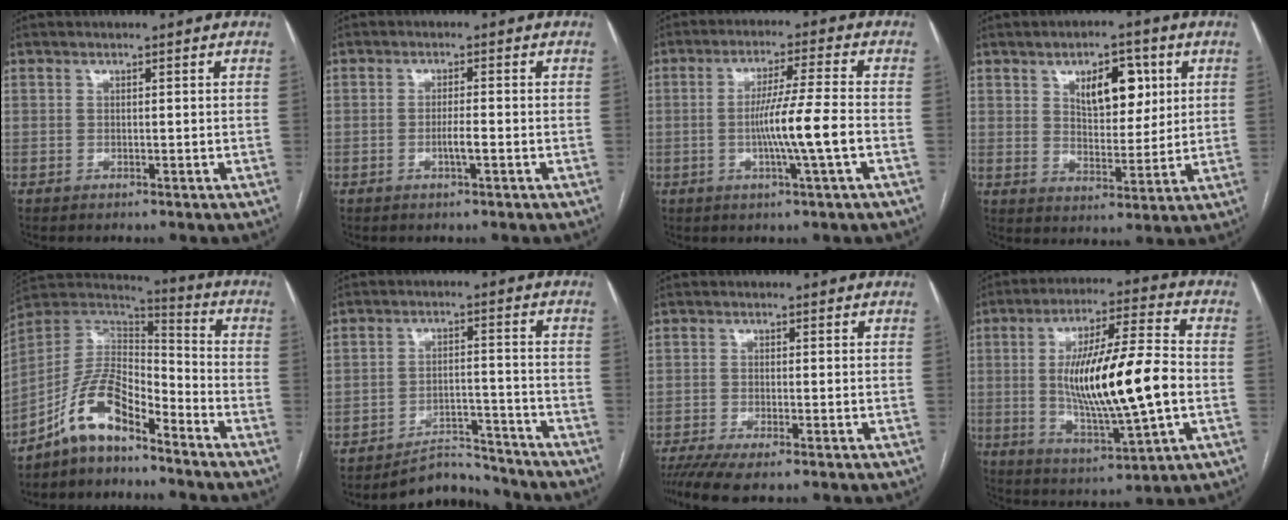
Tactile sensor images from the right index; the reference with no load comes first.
{"total": 2.3, "force": [-0.8, 0.1, 2.2], "torque": [-0.041, -0.001, -0.014]}
{"total": 8.4, "force": [-1.9, -1.1, 8.2], "torque": [-0.146, -0.005, -0.033]}
{"total": 8.7, "force": [3.5, 4.2, 6.8], "torque": [-0.099, 0.006, 0.060]}
{"total": 10.8, "force": [-7.6, 3.7, 6.7], "torque": [-0.137, 0.030, -0.146]}
{"total": 6.5, "force": [-6.3, 1.3, -0.3], "torque": [0.011, 0.025, -0.098]}
{"total": 6.2, "force": [-4.8, 0.6, 4.0], "torque": [-0.066, -0.012, -0.079]}
{"total": 18.7, "force": [-1.0, 2.5, 18.5], "torque": [-0.331, -0.001, -0.015]}